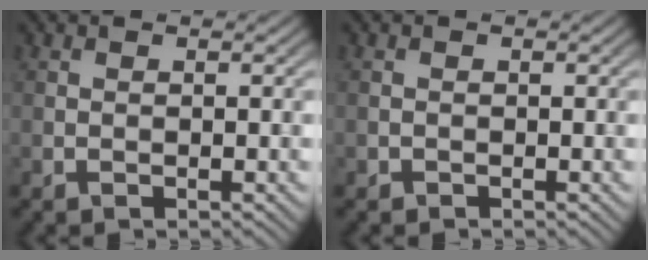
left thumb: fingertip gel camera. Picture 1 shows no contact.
{"total": 0.8, "force": [-0.4, 0.7, 0.0], "torque": [0.005, -0.004, -0.010]}